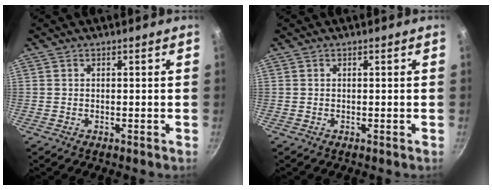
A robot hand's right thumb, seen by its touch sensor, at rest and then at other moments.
{"total": 0.0}